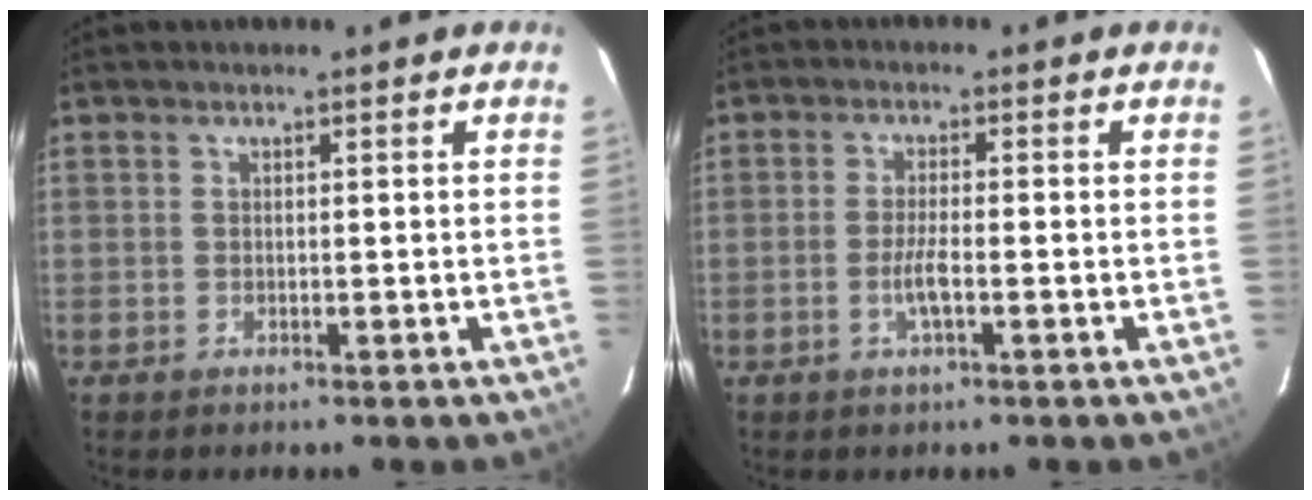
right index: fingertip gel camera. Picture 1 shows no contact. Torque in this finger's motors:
{"motor_torque": [0.15, 0.00, 0.07, 0.03]}